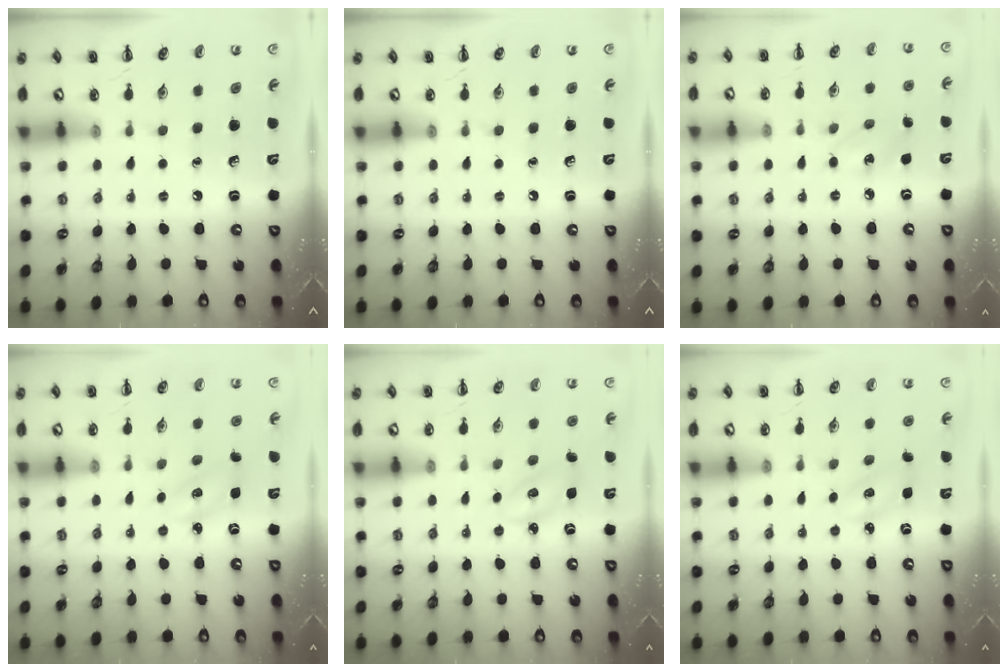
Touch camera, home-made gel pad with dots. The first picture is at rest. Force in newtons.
{"total": 0.0}
{"total": 5.1, "press": 5.0, "slide": 1.0}
{"total": 2.8, "press": 2.7, "slide": 0.7}
{"total": 4.0, "press": 3.8, "slide": 1.1}
{"total": 2.8, "press": 2.7, "slide": 0.7}